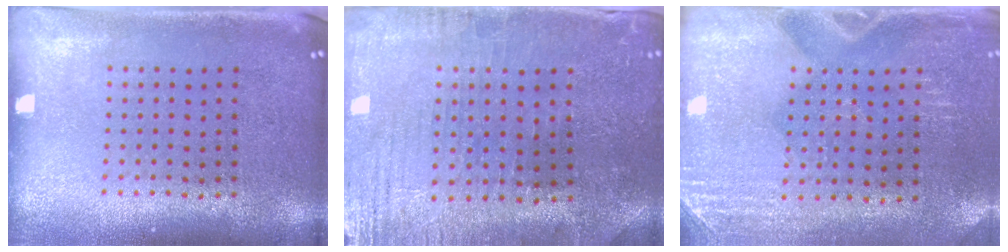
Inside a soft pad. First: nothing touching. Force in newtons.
{"total": 0.8, "press": 0.7, "slide": 0.4}
{"total": 2.8, "press": 2.5, "slide": 1.3}